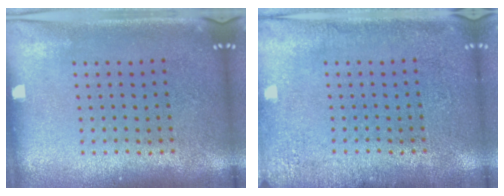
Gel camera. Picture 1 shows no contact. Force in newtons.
{"total": 2.0, "press": 2.0, "slide": 0.3}